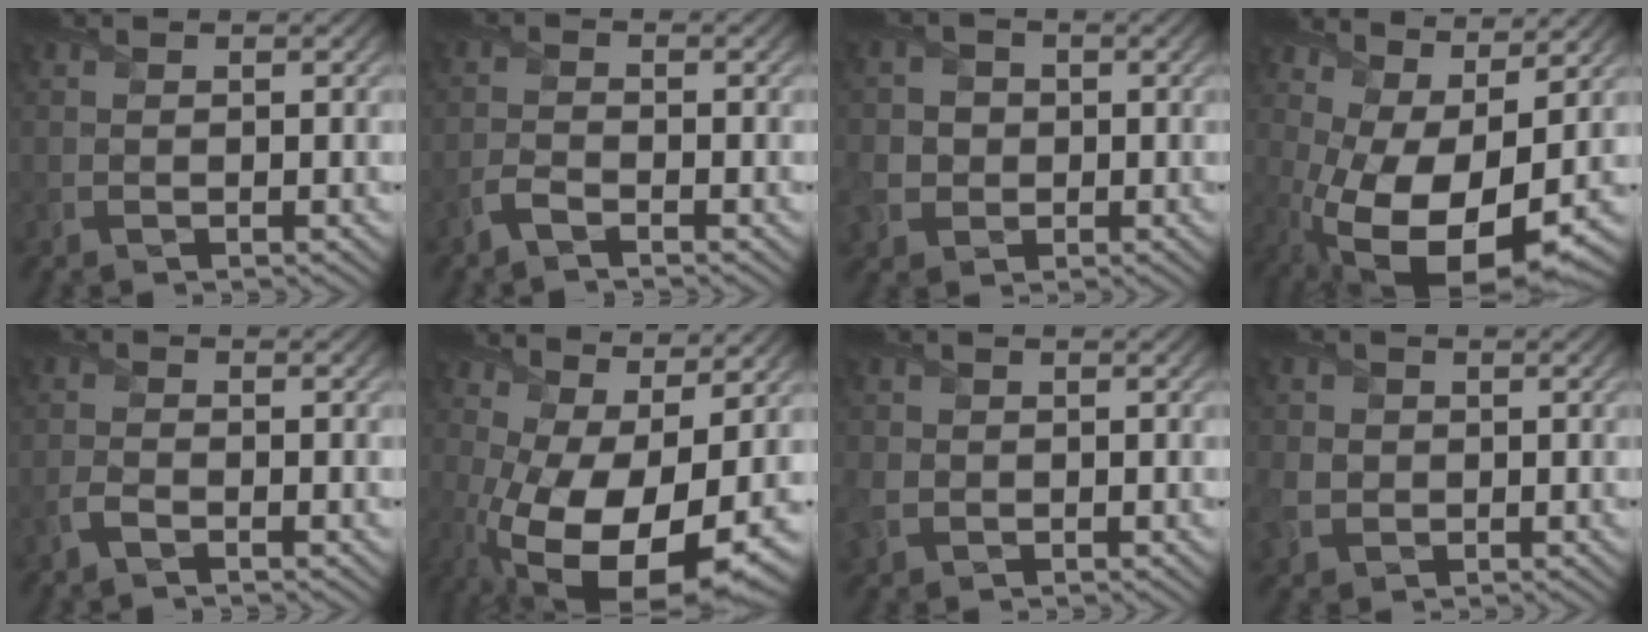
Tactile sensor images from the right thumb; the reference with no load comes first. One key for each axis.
{"total": 2.0, "fx": -1.6, "fy": 0.5, "fz": 1.1, "tx": -0.029, "ty": -0.001, "tz": -0.040}
{"total": 5.4, "fx": -0.9, "fy": 5.0, "fz": 1.9, "tx": -0.059, "ty": -0.009, "tz": -0.033}
{"total": 14.3, "fx": -0.4, "fy": 7.2, "fz": 12.3, "tx": -0.221, "ty": -0.030, "tz": 0.021}
{"total": 1.6, "fx": -1.2, "fy": 0.5, "fz": 1.0, "tx": -0.027, "ty": 0.000, "tz": -0.030}
{"total": 16.2, "fx": -2.4, "fy": 7.8, "fz": 14.0, "tx": -0.248, "ty": -0.041, "tz": -0.011}
{"total": 3.1, "fx": -0.7, "fy": 2.7, "fz": 1.4, "tx": -0.046, "ty": -0.007, "tz": -0.018}
{"total": 4.1, "fx": -0.6, "fy": 3.6, "fz": 1.8, "tx": -0.060, "ty": -0.007, "tz": -0.011}